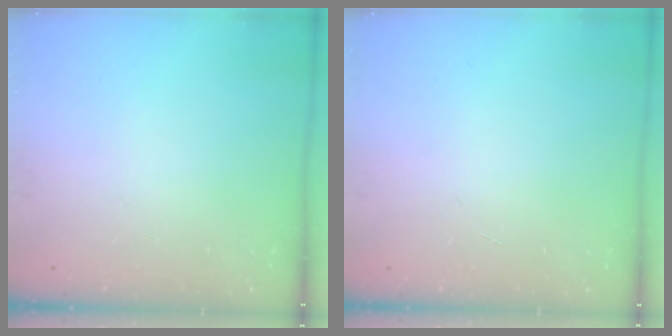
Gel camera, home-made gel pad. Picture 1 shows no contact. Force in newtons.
{"total": 0.9, "press": 0.8, "slide": 0.2}